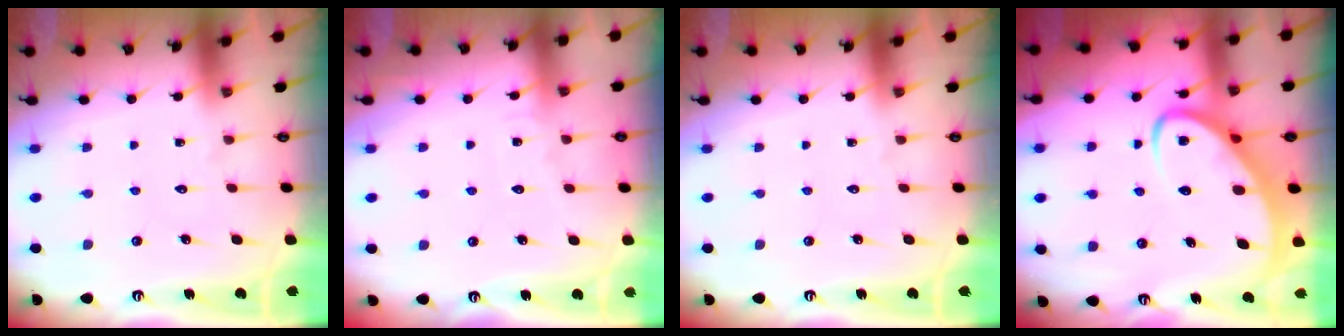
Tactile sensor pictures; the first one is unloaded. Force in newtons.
{"total": 4.7, "press": 4.7, "slide": 0.4}
{"total": 0.0}
{"total": 6.6, "press": 6.6, "slide": 0.6}